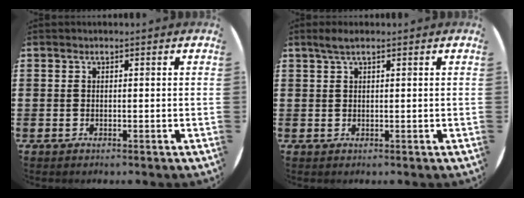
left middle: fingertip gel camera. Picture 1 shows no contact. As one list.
[{"total": 1.6, "force": [1.1, 0.1, 1.2], "torque": [-0.024, 0.004, 0.018]}]